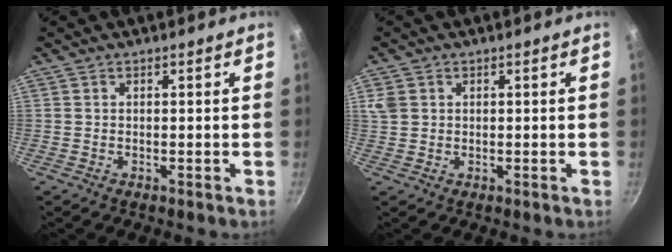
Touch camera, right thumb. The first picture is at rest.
{"total": 3.4, "force": [1.1, 2.8, 1.6], "torque": [-0.027, 0.000, 0.024]}